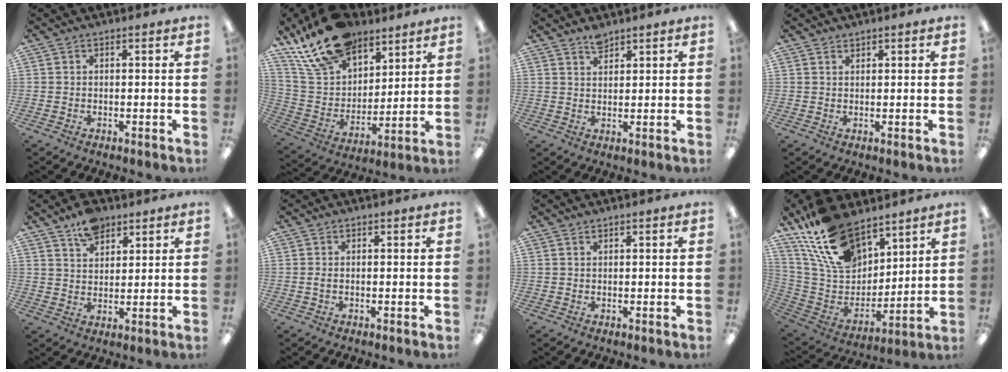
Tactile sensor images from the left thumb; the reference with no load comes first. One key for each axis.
{"total": 19.6, "fx": 14.4, "fy": 10.5, "fz": 8.0, "tx": -0.164, "ty": -0.077, "tz": 0.266}
{"total": 2.8, "fx": 2.6, "fy": 0.8, "fz": 0.7, "tx": -0.010, "ty": -0.011, "tz": 0.047}
{"total": 1.2, "fx": 1.2, "fy": 0.3, "fz": 0.0, "tx": 0.000, "ty": -0.002, "tz": 0.022}
{"total": 7.3, "fx": 5.4, "fy": 3.9, "fz": 2.8, "tx": -0.048, "ty": -0.020, "tz": 0.099}
{"total": 1.1, "fx": 0.0, "fy": 0.5, "fz": 1.0, "tx": -0.020, "ty": 0.001, "tz": 0.000}
{"total": 0.6, "fx": 0.6, "fy": 0.2, "fz": 0.1, "tx": -0.002, "ty": 0.001, "tz": 0.010}
{"total": 20.3, "fx": 13.7, "fy": 11.1, "fz": 10.1, "tx": -0.201, "ty": -0.066, "tz": 0.257}